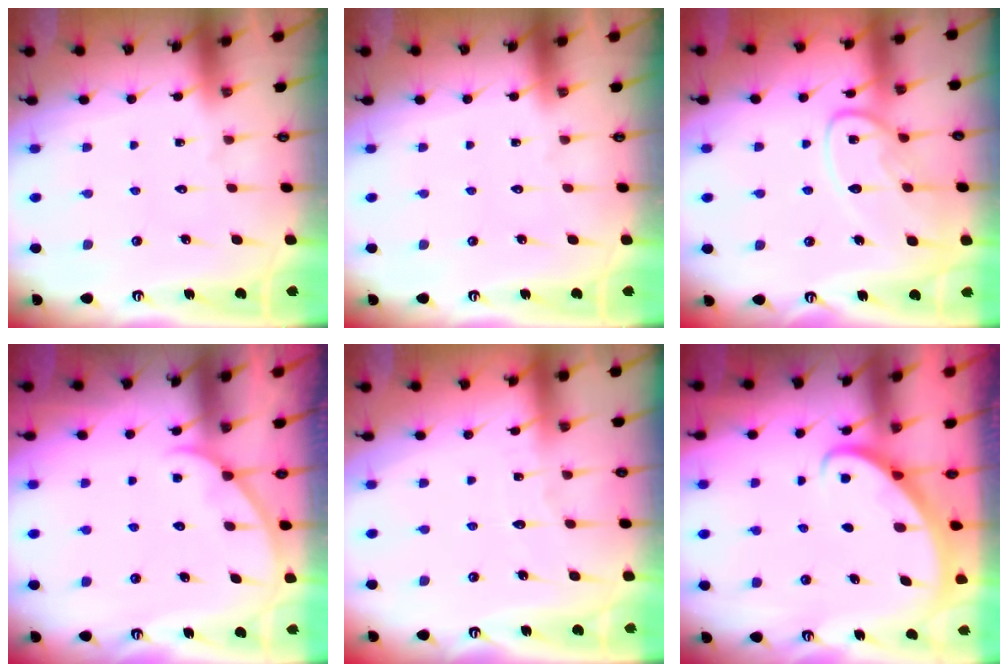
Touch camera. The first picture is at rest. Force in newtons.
{"total": 0.0}
{"total": 12.4, "press": 12.4, "slide": 1.0}
{"total": 3.1, "press": 3.1, "slide": 0.3}
{"total": 2.5, "press": 2.5, "slide": 0.3}
{"total": 2.7, "press": 2.7, "slide": 0.2}